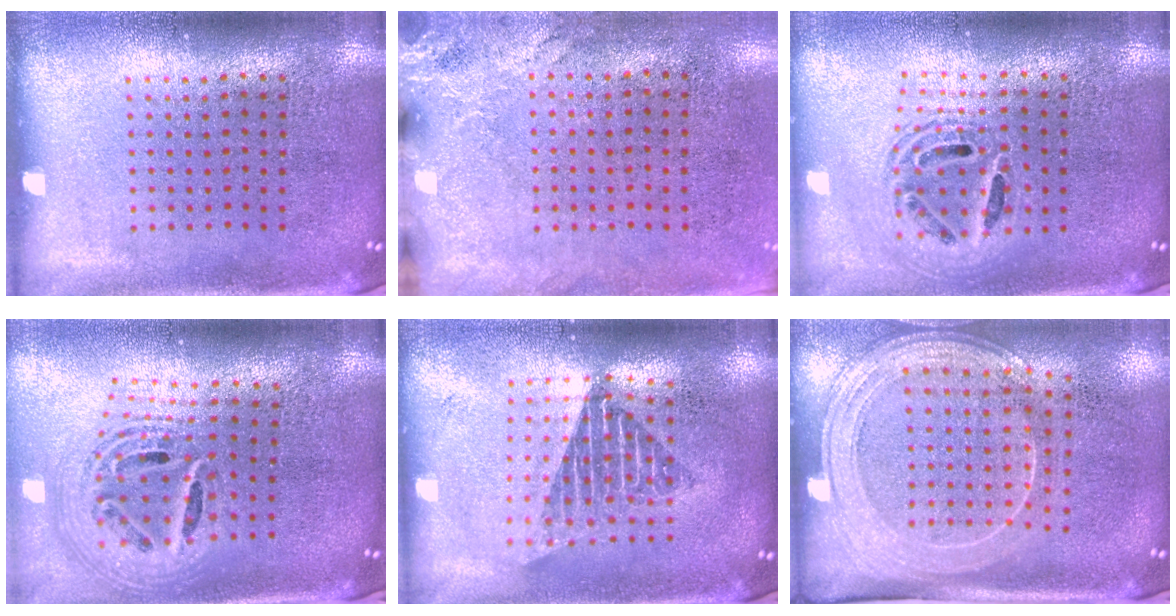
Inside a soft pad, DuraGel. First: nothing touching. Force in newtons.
{"total": 2.5, "press": 2.1, "slide": 1.5}
{"total": 1.8, "press": 1.5, "slide": 1.1}
{"total": 2.5, "press": 1.8, "slide": 1.7}
{"total": 1.7, "press": 1.4, "slide": 1.1}
{"total": 2.0, "press": 1.8, "slide": 1.0}